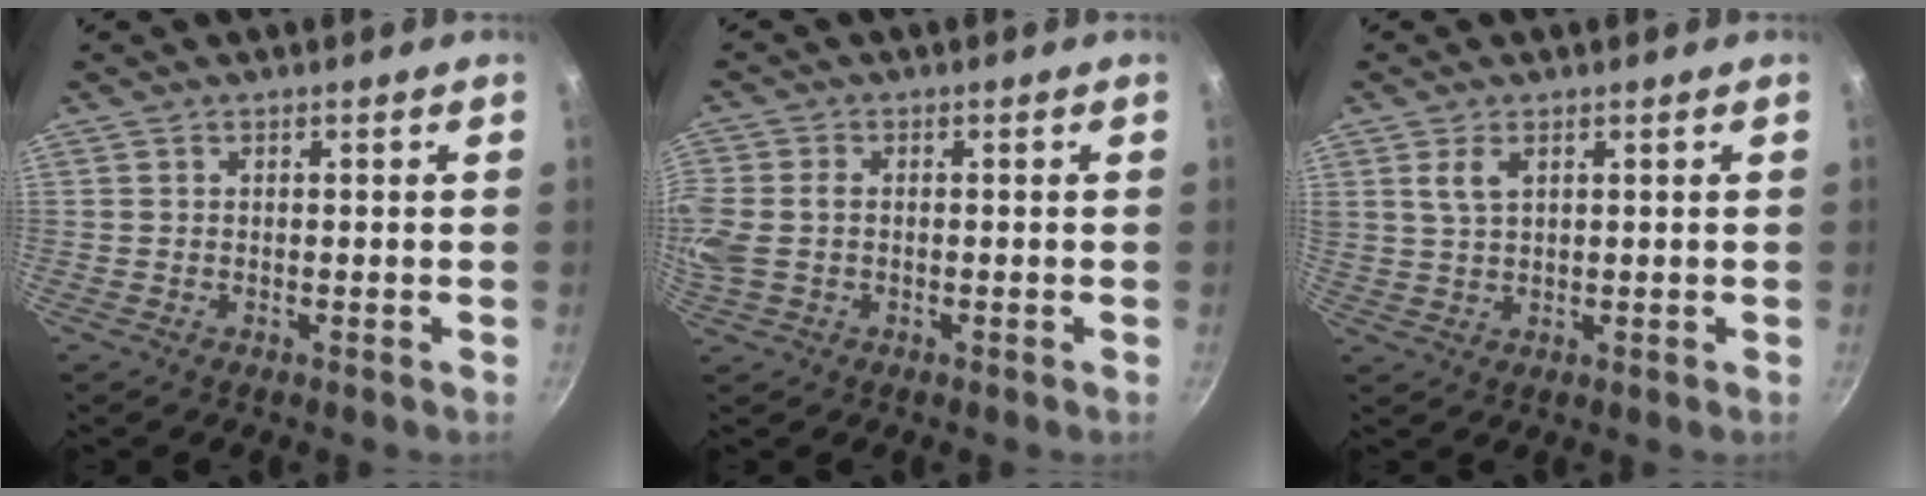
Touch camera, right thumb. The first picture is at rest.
{"total": 7.4, "force": [-0.3, 5.1, 5.3], "torque": [-0.126, 0.005, -0.011]}
{"total": 3.9, "force": [1.7, 1.8, 3.0], "torque": [-0.054, -0.005, 0.037]}